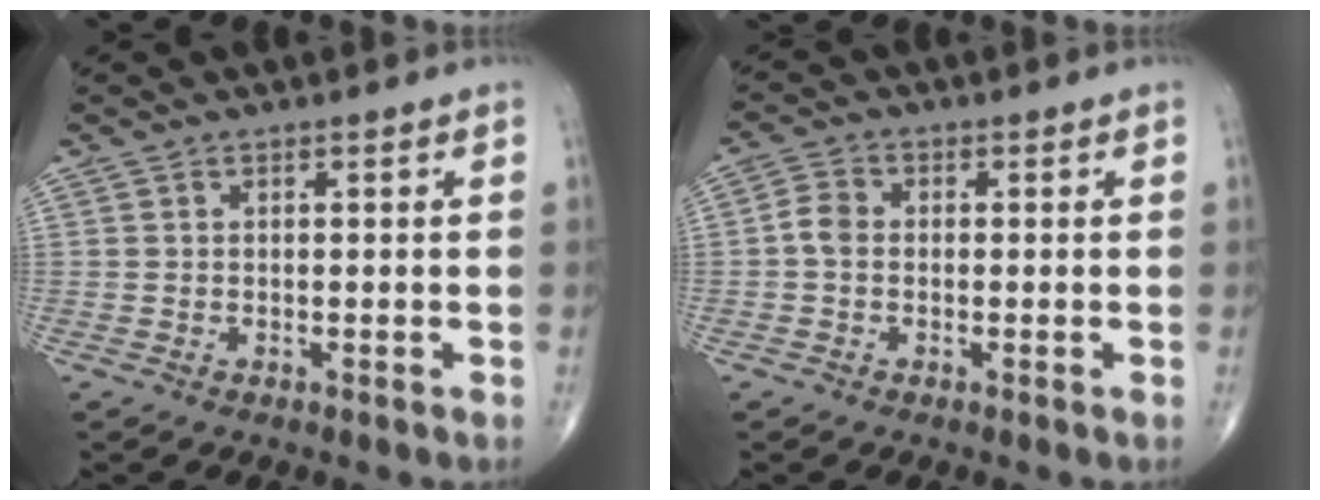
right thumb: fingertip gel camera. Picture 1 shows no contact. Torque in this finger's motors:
{"motor_torque": [-0.01, 0.04, 0.26, -0.21, 0.03]}